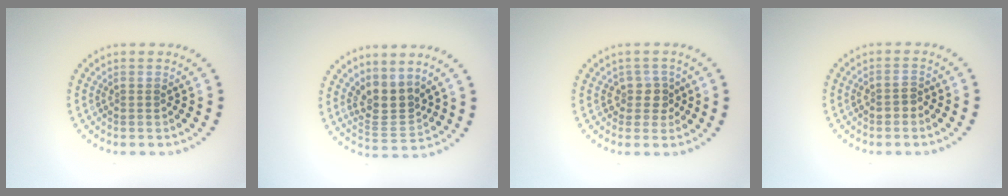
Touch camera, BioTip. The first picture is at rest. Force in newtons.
{"total": 3.3, "press": 2.8, "slide": 1.8}
{"total": 2.0, "press": 1.6, "slide": 1.2}
{"total": 1.4, "press": 1.3, "slide": 0.5}